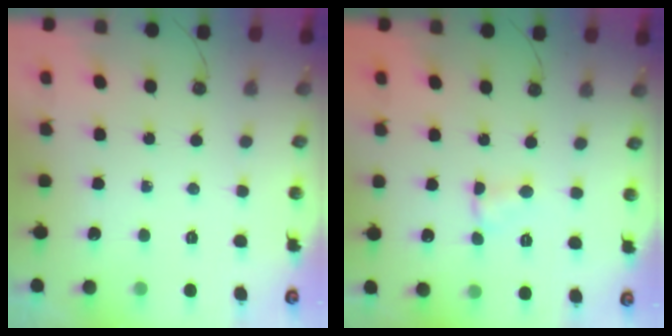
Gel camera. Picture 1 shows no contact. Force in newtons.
{"total": 2.4, "press": 2.4, "slide": 0.3}